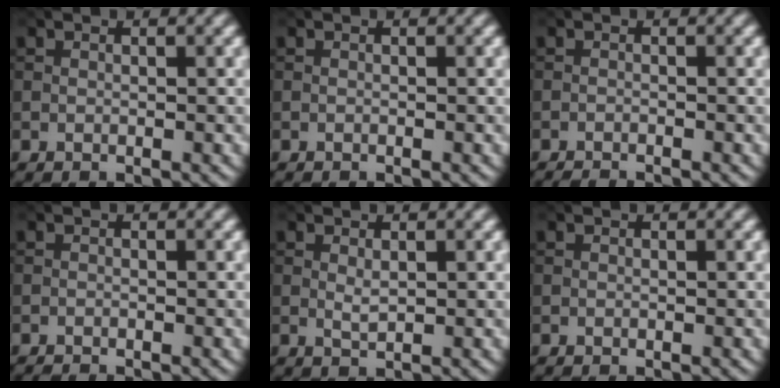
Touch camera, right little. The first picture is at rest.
{"total": 0.0}
{"total": 1.1, "force": [-1.0, 0.0, 0.2], "torque": [-0.001, -0.001, -0.022]}
{"total": 0.8, "force": [-0.8, 0.0, 0.1], "torque": [0.002, -0.002, -0.018]}
{"total": 1.0, "force": [0.4, 0.4, 0.8], "torque": [-0.020, -0.003, 0.008]}
{"total": 0.0}